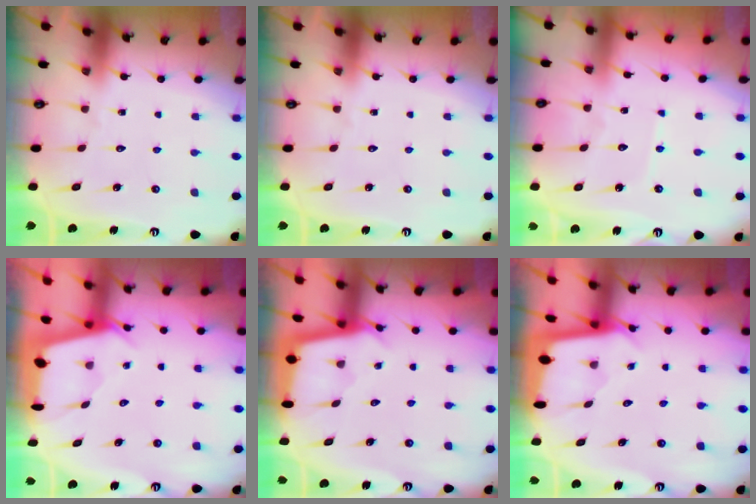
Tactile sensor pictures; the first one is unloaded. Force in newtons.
{"total": 0.0}
{"total": 3.4, "press": 3.4, "slide": 0.5}
{"total": 2.4, "press": 2.4, "slide": 0.3}
{"total": 2.9, "press": 2.9, "slide": 0.3}
{"total": 1.9, "press": 1.9, "slide": 0.2}